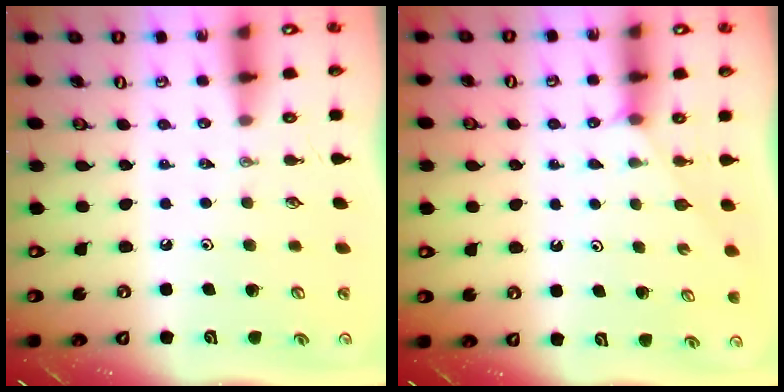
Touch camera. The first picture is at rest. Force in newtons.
{"total": 2.5, "press": 2.5, "slide": 0.3}